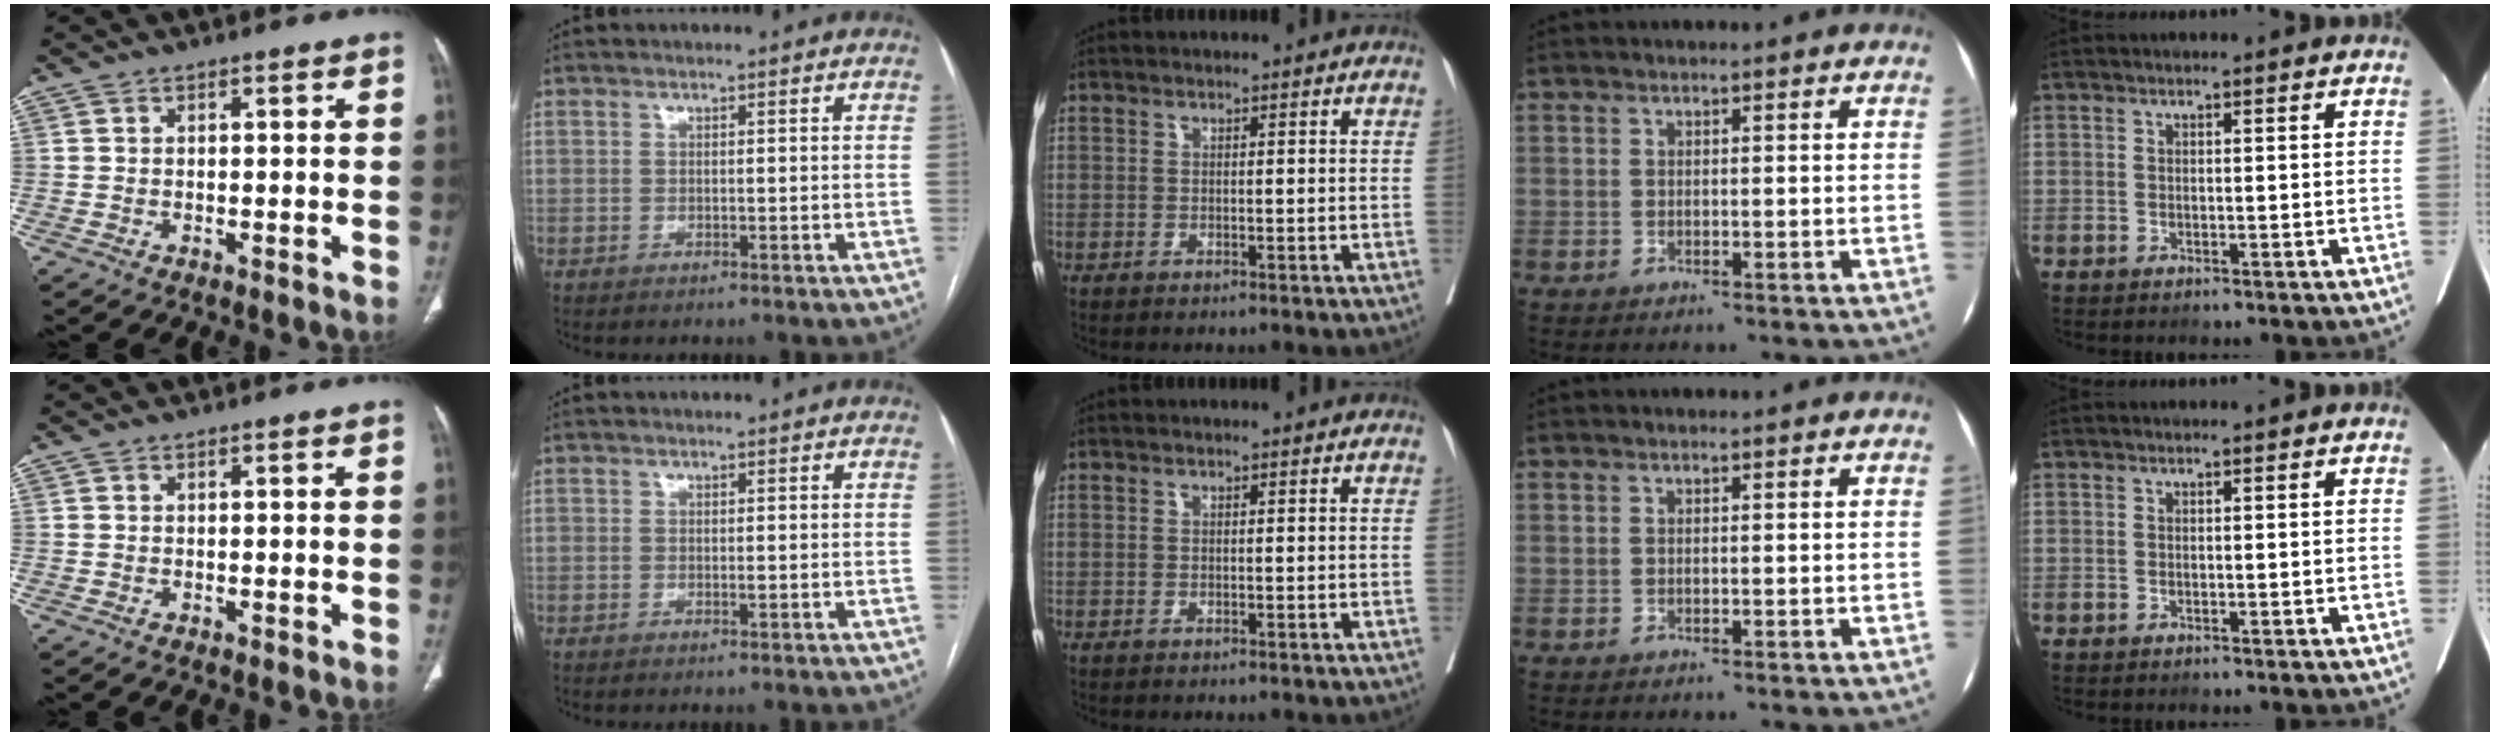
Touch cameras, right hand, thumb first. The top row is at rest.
{"index": {"total": 0.5, "force": [-0.2, 0.2, 0.5], "torque": [-0.007, 0.000, -0.003]}}